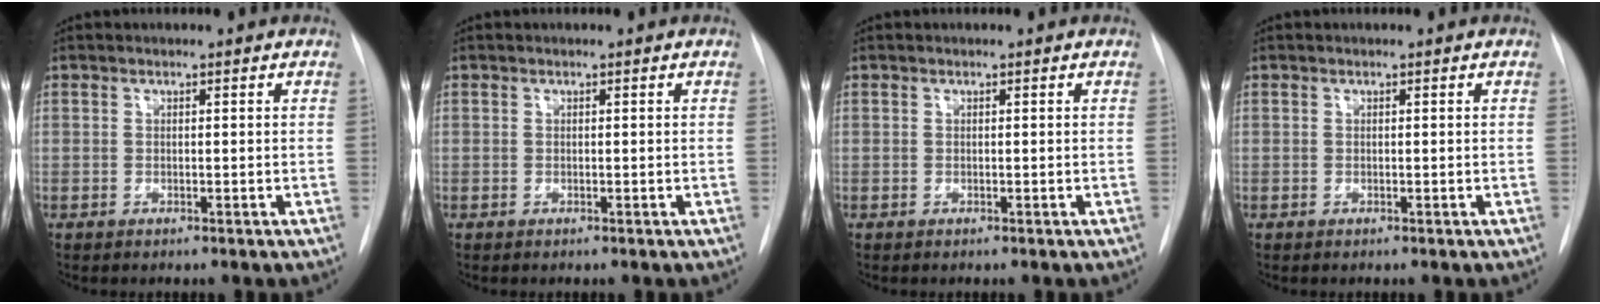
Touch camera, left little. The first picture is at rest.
{"total": 0.0}
{"total": 0.0}
{"total": 0.0}